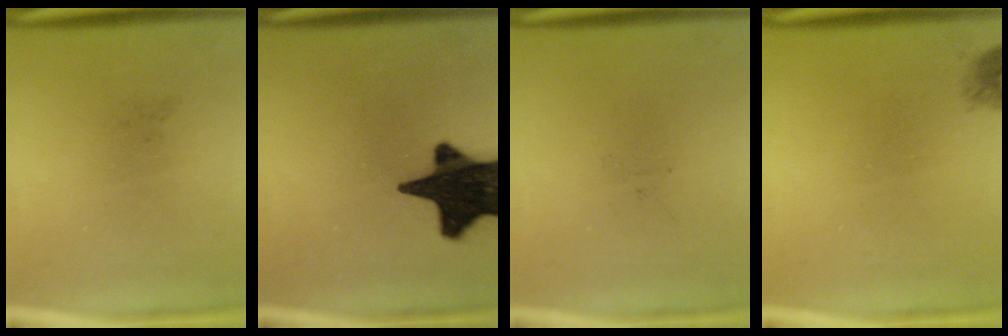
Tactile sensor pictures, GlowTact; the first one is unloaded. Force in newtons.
{"total": 18.9}
{"total": 0.0}
{"total": 1.2}